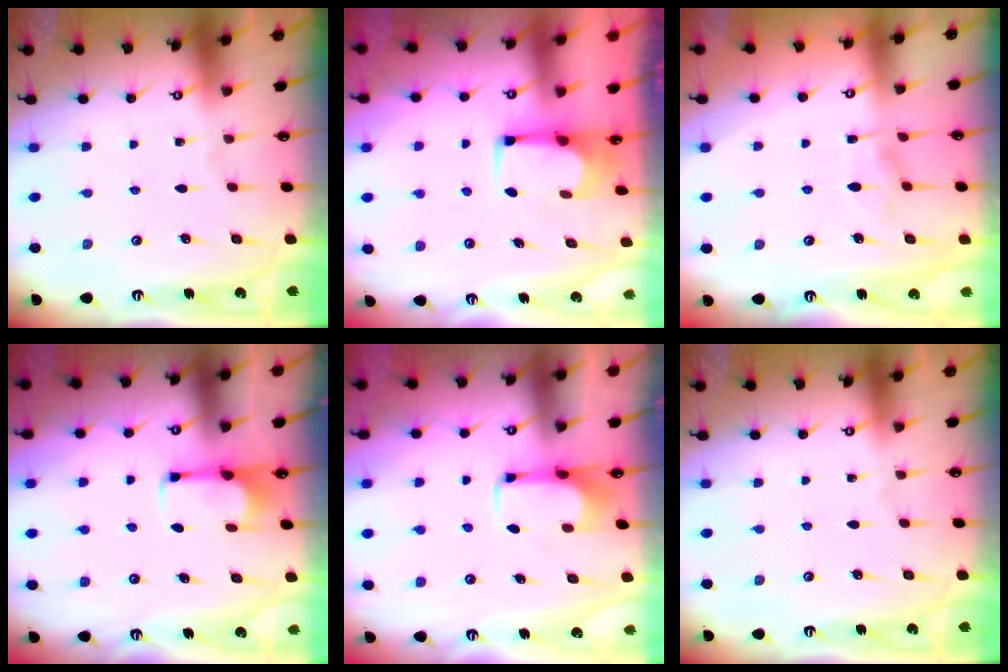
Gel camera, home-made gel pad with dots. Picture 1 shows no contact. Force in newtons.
{"total": 2.2, "press": 2.2, "slide": 0.2}
{"total": 2.2, "press": 1.9, "slide": 1.2}
{"total": 4.9, "press": 4.9, "slide": 0.6}
{"total": 1.9, "press": 1.8, "slide": 0.4}
{"total": 0.0}